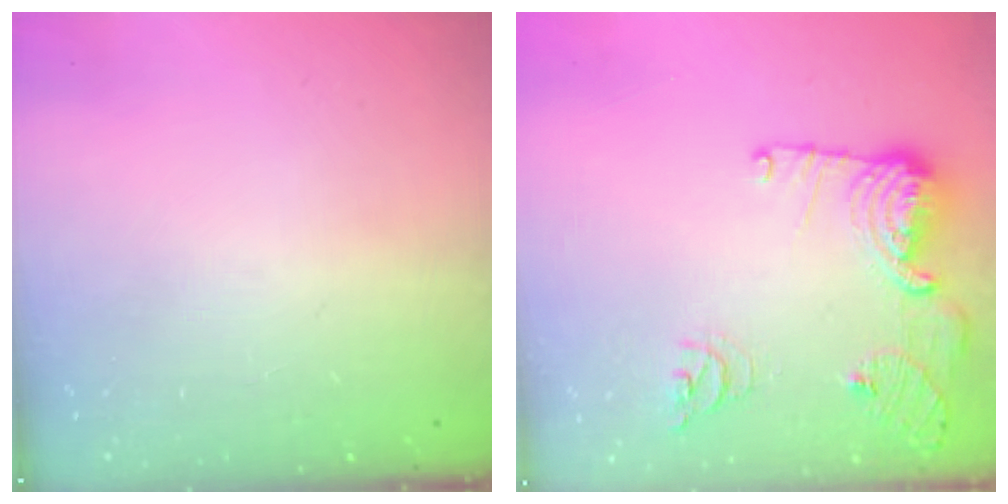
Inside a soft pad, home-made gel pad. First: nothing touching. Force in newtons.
{"total": 15.2, "press": 14.9, "slide": 2.8}